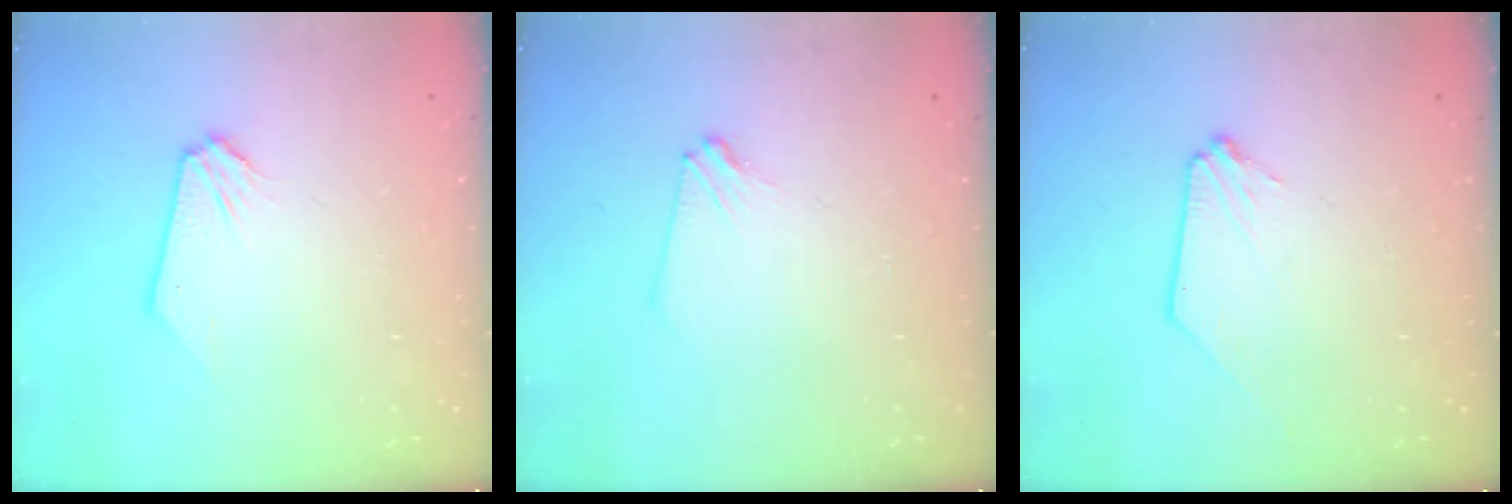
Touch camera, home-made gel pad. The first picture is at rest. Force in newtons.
{"total": 2.9, "press": 2.9, "slide": 0.5}
{"total": 0.0}